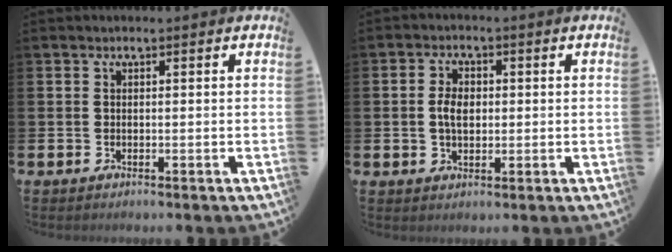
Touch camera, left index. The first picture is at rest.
{"total": 3.5, "force": [0.2, 2.2, 2.7], "torque": [-0.031, 0.001, -0.002]}